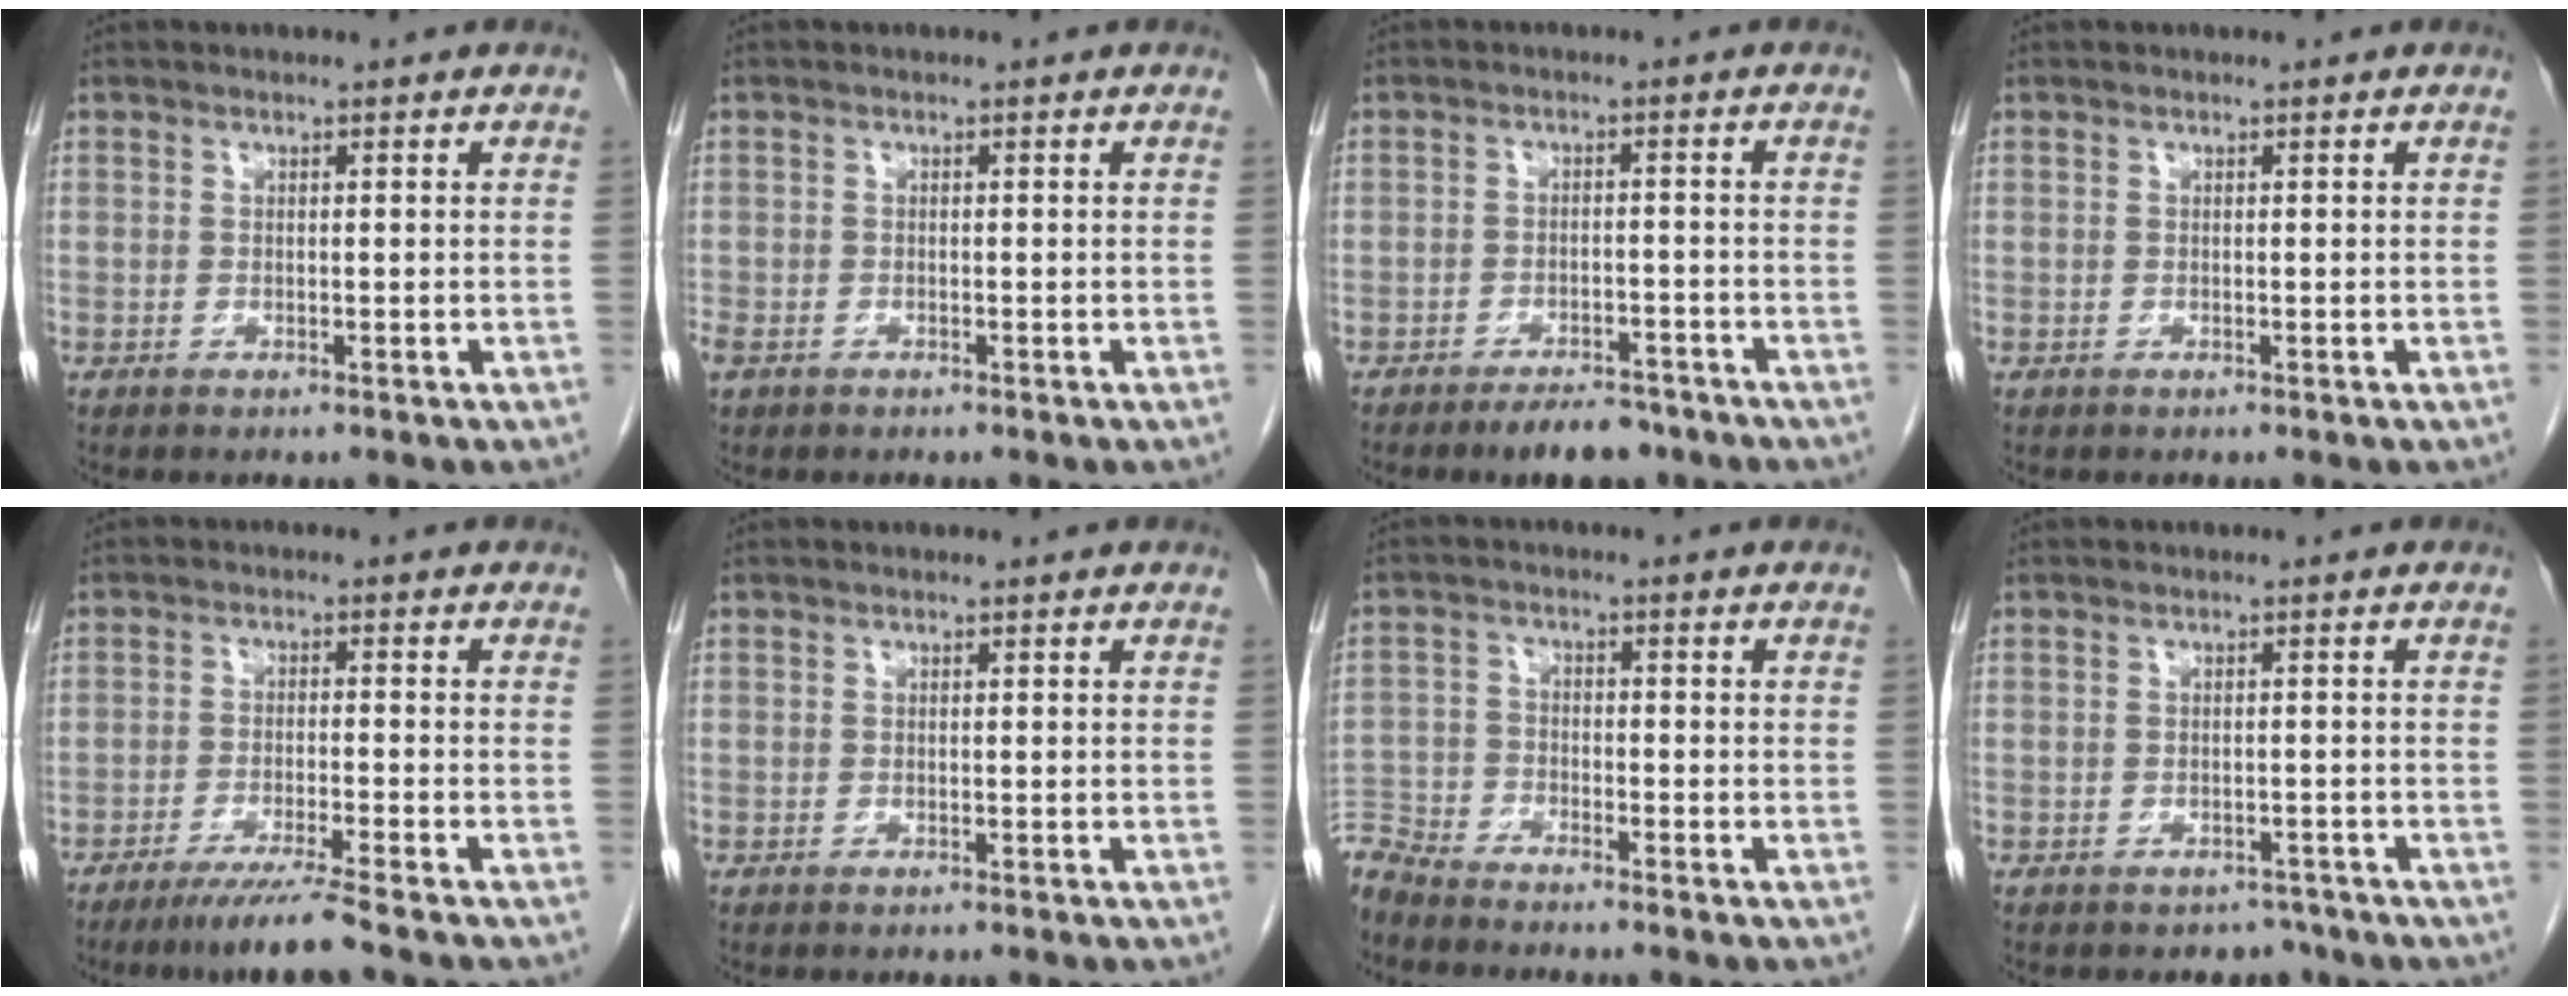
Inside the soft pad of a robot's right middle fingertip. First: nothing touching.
{"total": 1.8, "force": [-1.2, 1.1, 0.9], "torque": [-0.022, -0.003, -0.019]}
{"total": 5.6, "force": [-4.5, 2.0, 2.7], "torque": [-0.039, 0.000, -0.066]}
{"total": 0.0}
{"total": 6.1, "force": [-4.8, -1.1, 3.5], "torque": [-0.061, -0.021, -0.088]}
{"total": 0.0}
{"total": 6.0, "force": [-5.9, 0.5, 0.6], "torque": [-0.006, -0.007, -0.114]}
{"total": 2.3, "force": [-1.9, 1.3, -0.1], "torque": [-0.002, 0.003, -0.027]}